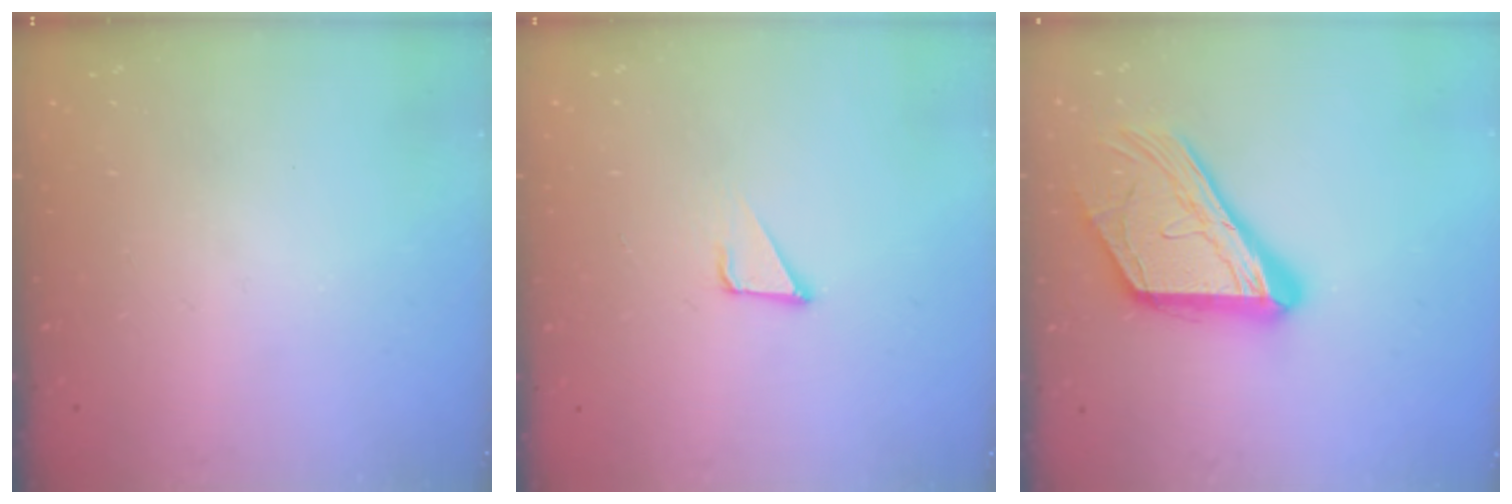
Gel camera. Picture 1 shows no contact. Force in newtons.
{"total": 2.4, "press": 2.4, "slide": 0.1}
{"total": 18.4, "press": 18.3, "slide": 1.6}